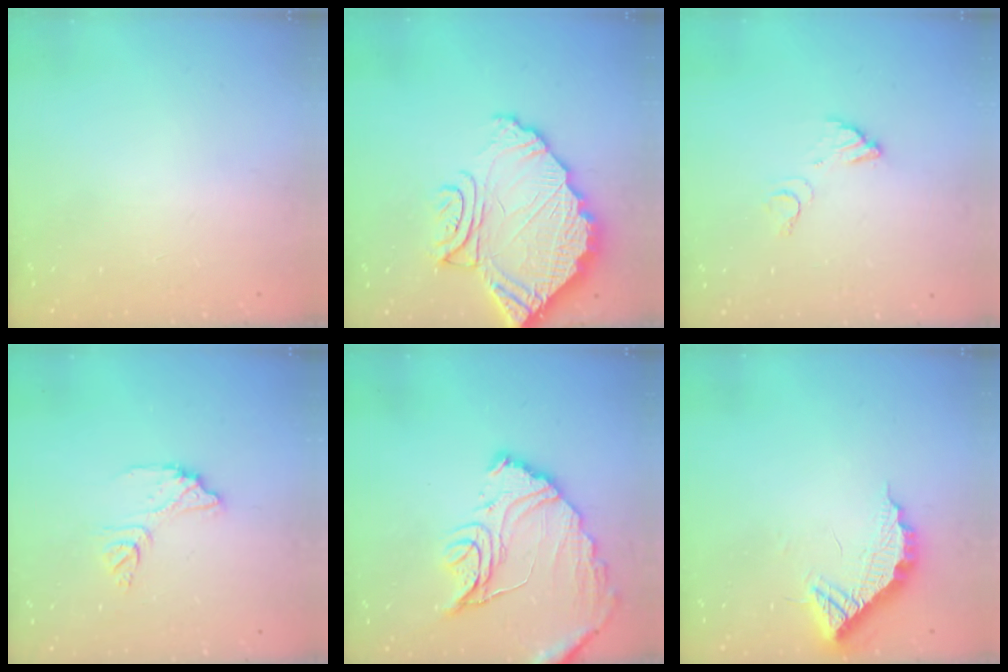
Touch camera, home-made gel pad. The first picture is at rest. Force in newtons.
{"total": 16.1, "press": 16.1, "slide": 1.5}
{"total": 3.8, "press": 3.8, "slide": 0.2}
{"total": 9.5, "press": 9.5, "slide": 0.7}
{"total": 16.4, "press": 16.3, "slide": 1.6}
{"total": 11.9, "press": 11.9, "slide": 0.8}